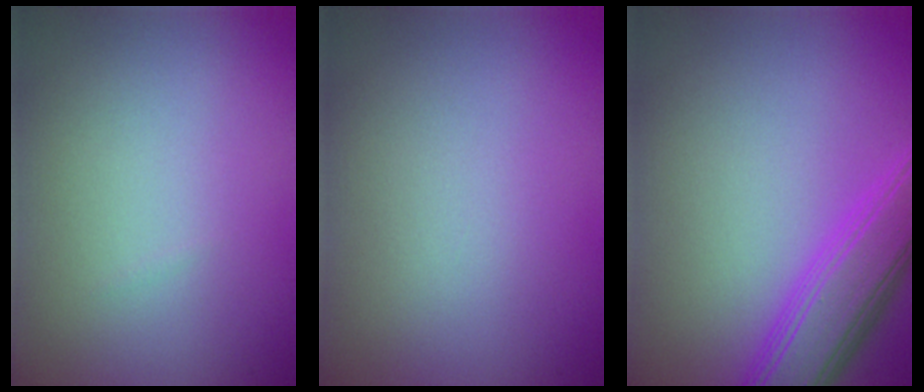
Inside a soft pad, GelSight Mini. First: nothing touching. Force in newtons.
{"total": 0.0}
{"total": 5.7, "press": 5.7, "slide": 0.1}